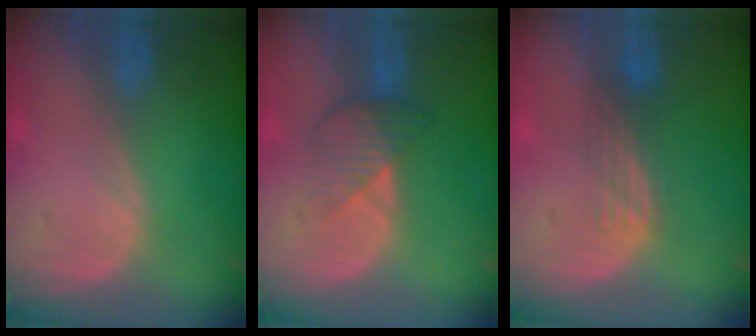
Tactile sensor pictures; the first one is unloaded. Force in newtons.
{"total": 4.0, "press": 4.0, "slide": 0.1}
{"total": 2.9, "press": 2.8, "slide": 1.0}